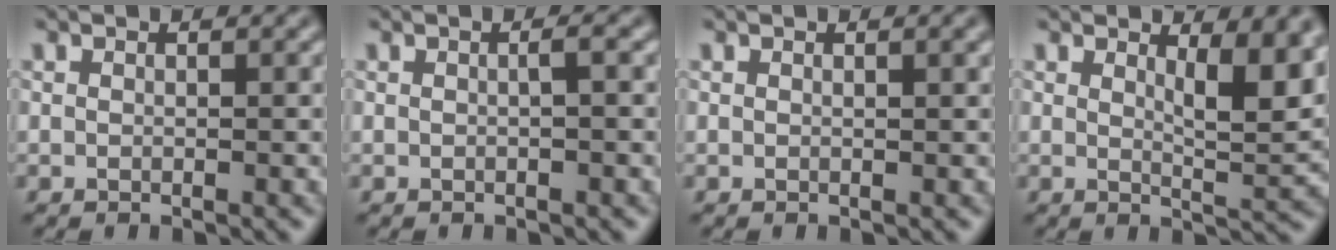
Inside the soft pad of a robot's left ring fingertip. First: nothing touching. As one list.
[{"total": 0.9, "force": [0.0, 0.1, 0.9], "torque": [-0.014, 0.005, -0.001]}, {"total": 0.8, "force": [0.4, 0.2, 0.7], "torque": [-0.007, 0.003, 0.006]}, {"total": 5.0, "force": [2.1, 1.4, 4.3], "torque": [-0.058, -0.007, 0.035]}]